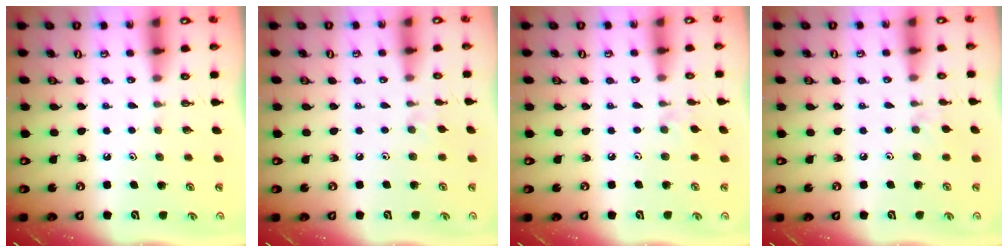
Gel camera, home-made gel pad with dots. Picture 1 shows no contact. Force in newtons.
{"total": 2.7, "press": 2.7, "slide": 0.4}
{"total": 2.1, "press": 2.0, "slide": 0.4}
{"total": 3.4, "press": 3.4, "slide": 0.5}